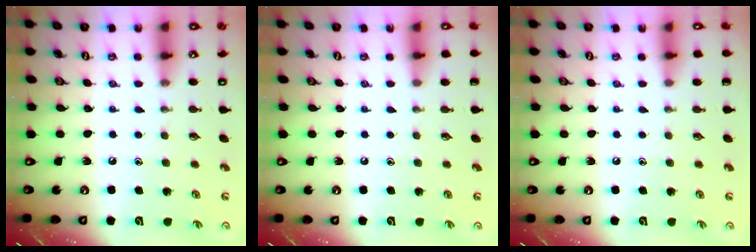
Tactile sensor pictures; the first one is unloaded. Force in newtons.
{"total": 0.0}
{"total": 0.0}